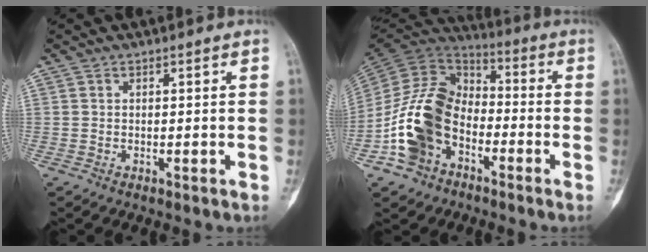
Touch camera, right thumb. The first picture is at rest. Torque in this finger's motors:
{"motor_torque": [2.53, 2.48, 2.01, -0.76, 0.30]}